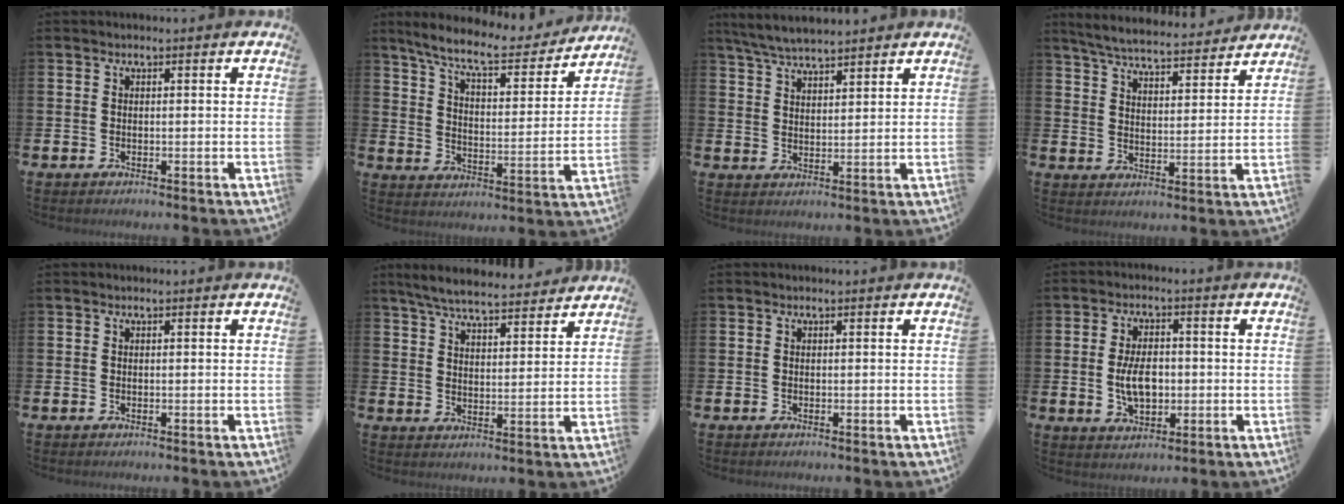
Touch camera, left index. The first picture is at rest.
{"total": 9.2, "force": [8.2, 1.6, 3.9], "torque": [-0.107, -0.048, 0.140]}
{"total": 5.5, "force": [5.3, 0.6, 1.4], "torque": [-0.051, -0.015, 0.099]}
{"total": 6.1, "force": [6.0, 0.5, 1.2], "torque": [-0.045, -0.042, 0.103]}
{"total": 0.0}
{"total": 6.5, "force": [6.2, 0.9, 1.8], "torque": [-0.055, -0.033, 0.109]}
{"total": 0.0}
{"total": 5.6, "force": [-0.3, 3.2, 4.6], "torque": [-0.081, 0.001, -0.010]}